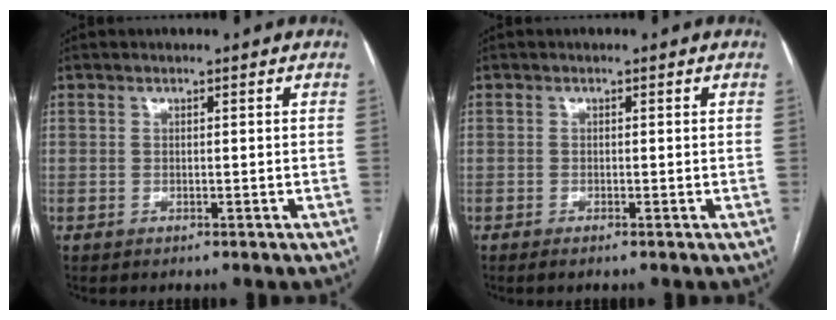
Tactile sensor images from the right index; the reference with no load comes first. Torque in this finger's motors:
{"motor_torque": [0.01, 0.06, 0.11, 0.01]}